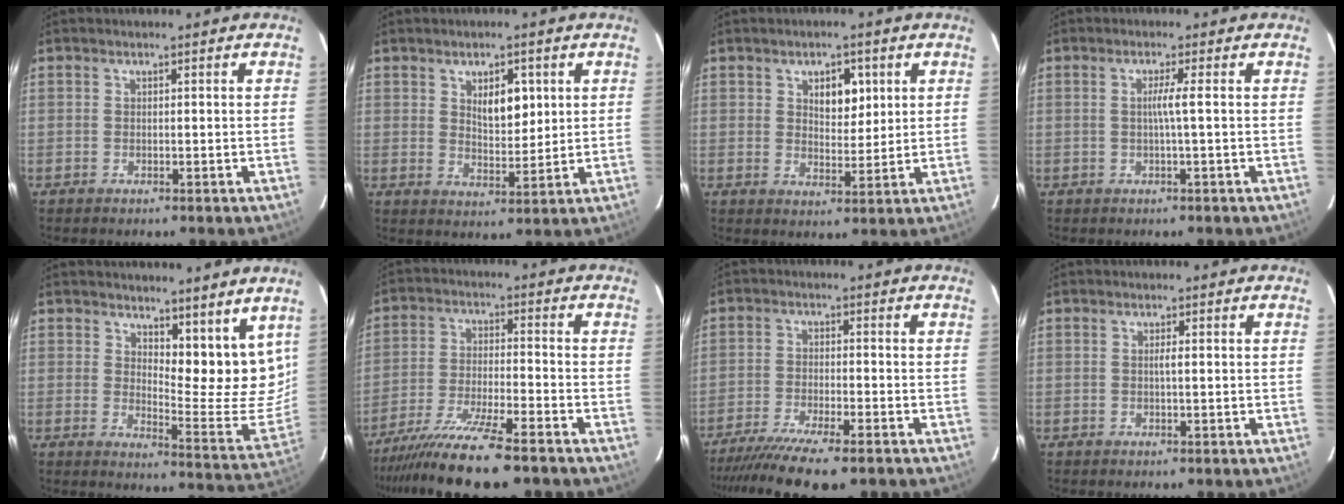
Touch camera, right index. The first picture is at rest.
{"total": 5.6, "force": [2.1, 2.5, 4.6], "torque": [-0.074, -0.001, 0.040]}
{"total": 5.2, "force": [2.1, 2.7, 3.9], "torque": [-0.057, 0.003, 0.037]}
{"total": 2.2, "force": [0.0, -0.7, 2.1], "torque": [-0.038, 0.000, 0.000]}
{"total": 12.0, "force": [9.3, 4.0, 6.4], "torque": [-0.076, -0.030, 0.123]}
{"total": 13.6, "force": [-11.1, 0.2, 7.9], "torque": [-0.138, -0.035, -0.185]}
{"total": 13.4, "force": [-11.1, 1.3, 7.5], "torque": [-0.121, -0.029, -0.174]}
{"total": 0.8, "force": [0.0, -0.1, 0.8], "torque": [-0.015, 0.000, -0.001]}